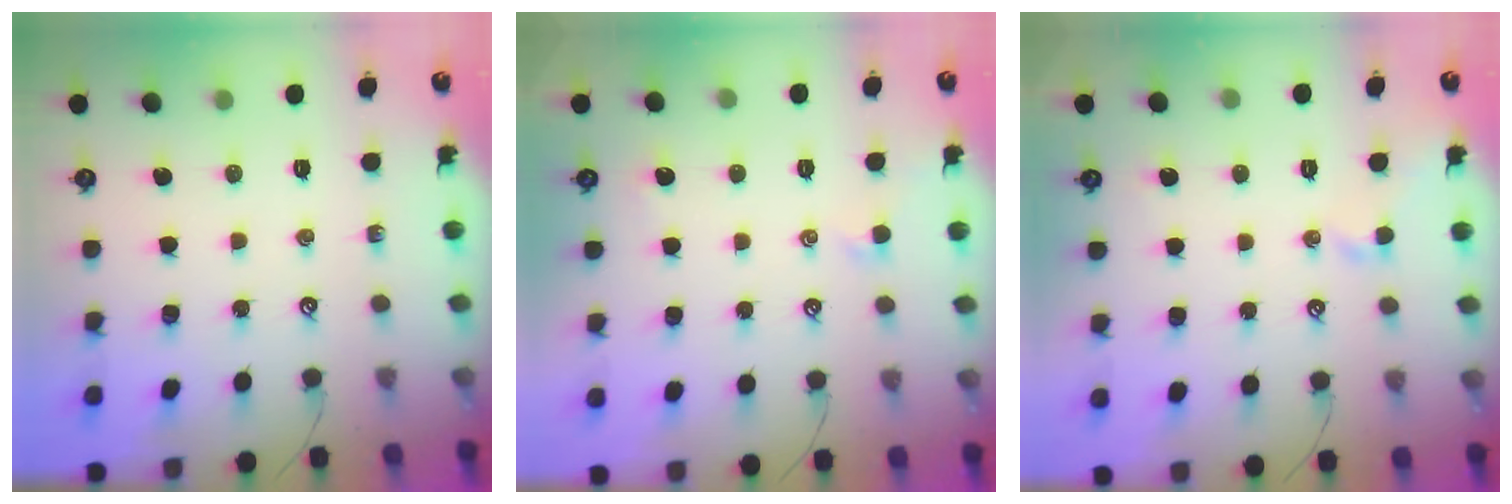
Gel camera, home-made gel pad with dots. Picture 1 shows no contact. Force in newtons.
{"total": 0.7, "press": 0.1, "slide": 0.7}
{"total": 1.2, "press": 1.0, "slide": 0.7}